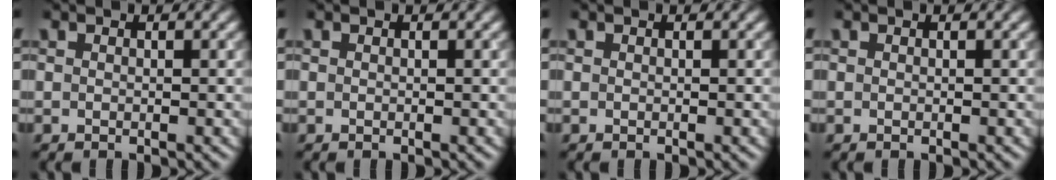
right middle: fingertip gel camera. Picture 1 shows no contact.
{"total": 0.0}
{"total": 0.0}
{"total": 0.0}